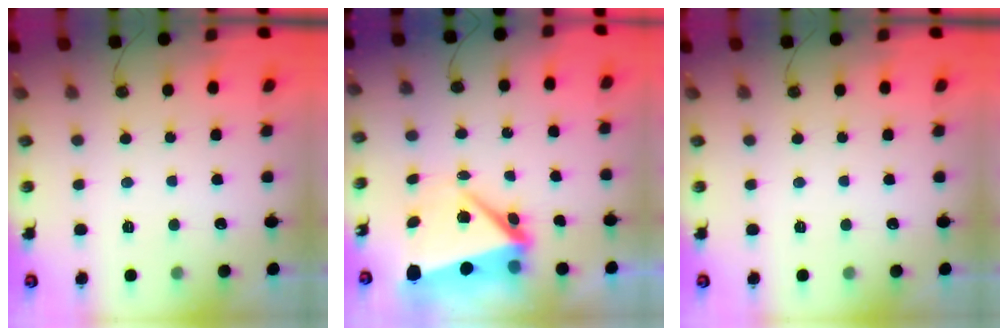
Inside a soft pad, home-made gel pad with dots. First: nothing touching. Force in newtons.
{"total": 8.1, "press": 8.1, "slide": 0.4}
{"total": 0.0}